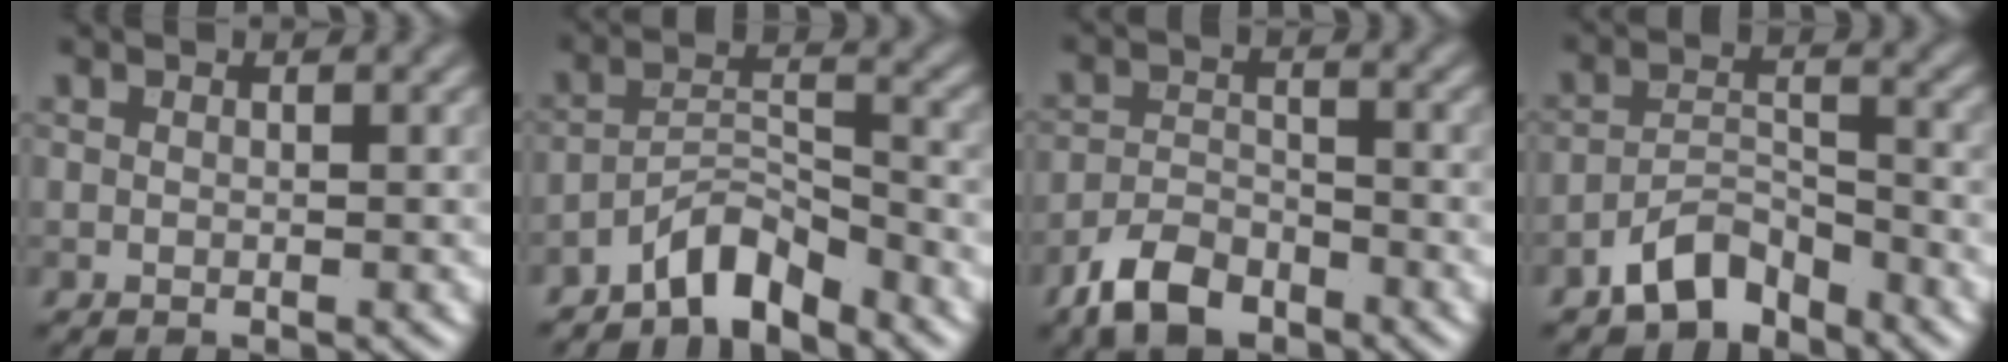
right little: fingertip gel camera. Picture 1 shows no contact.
{"total": 4.4, "force": [-3.7, 1.3, 2.1], "torque": [-0.030, 0.012, -0.076]}
{"total": 4.6, "force": [-3.4, 2.1, 2.2], "torque": [-0.038, -0.003, -0.073]}
{"total": 4.5, "force": [-3.6, 2.0, 2.0], "torque": [-0.029, 0.006, -0.073]}